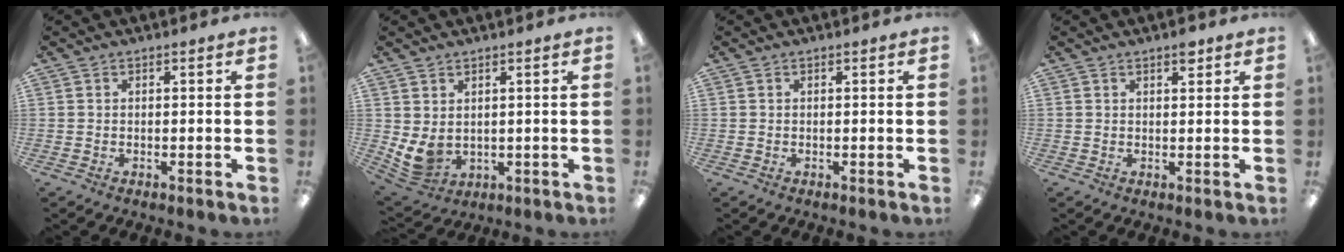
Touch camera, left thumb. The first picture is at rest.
{"total": 6.2, "force": [1.9, 4.8, 3.3], "torque": [-0.083, -0.015, 0.037]}
{"total": 0.0}
{"total": 2.6, "force": [1.8, 1.0, 1.5], "torque": [-0.008, -0.008, 0.027]}